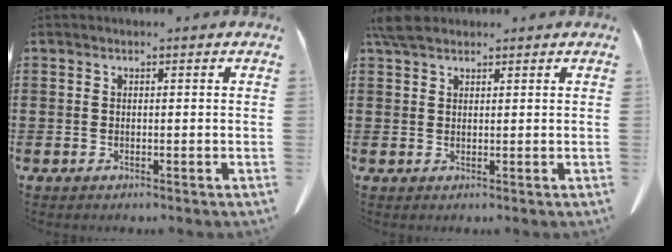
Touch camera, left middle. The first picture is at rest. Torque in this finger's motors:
{"motor_torque": [0.71, 0.37, 0.23, 0.07]}